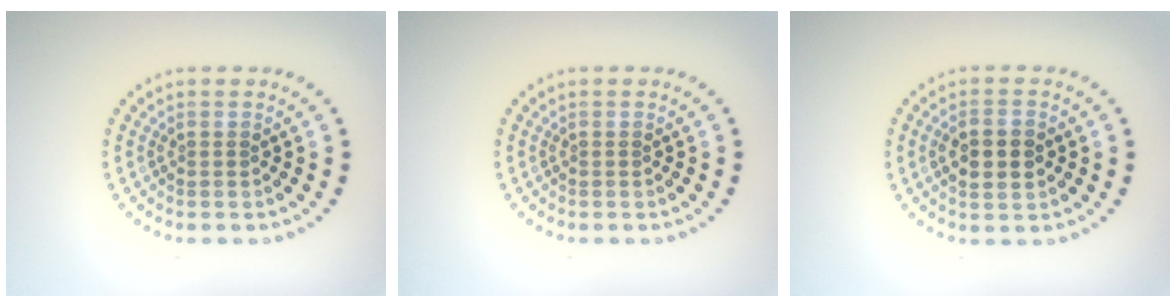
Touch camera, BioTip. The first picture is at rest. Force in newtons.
{"total": 0.0}
{"total": 2.9, "press": 2.9, "slide": 0.1}